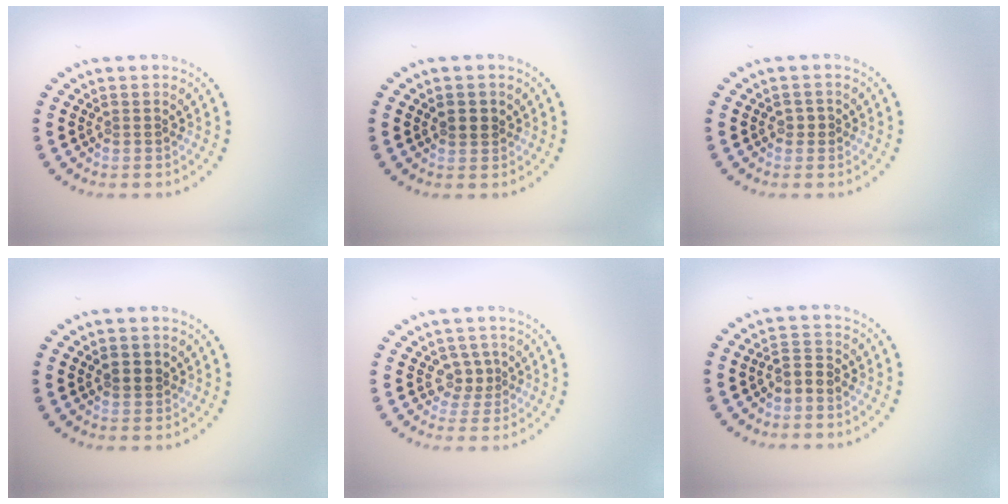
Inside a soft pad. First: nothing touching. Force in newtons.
{"total": 1.6, "press": 1.5, "slide": 0.3}
{"total": 0.9, "press": 0.9, "slide": 0.2}
{"total": 1.6, "press": 1.5, "slide": 0.3}
{"total": 2.0, "press": 1.5, "slide": 1.4}
{"total": 1.8, "press": 1.5, "slide": 0.9}